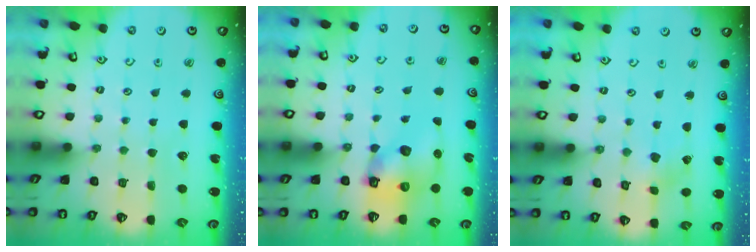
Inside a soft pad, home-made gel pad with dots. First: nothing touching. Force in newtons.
{"total": 9.1, "press": 9.0, "slide": 1.5}
{"total": 2.2, "press": 2.2, "slide": 0.4}